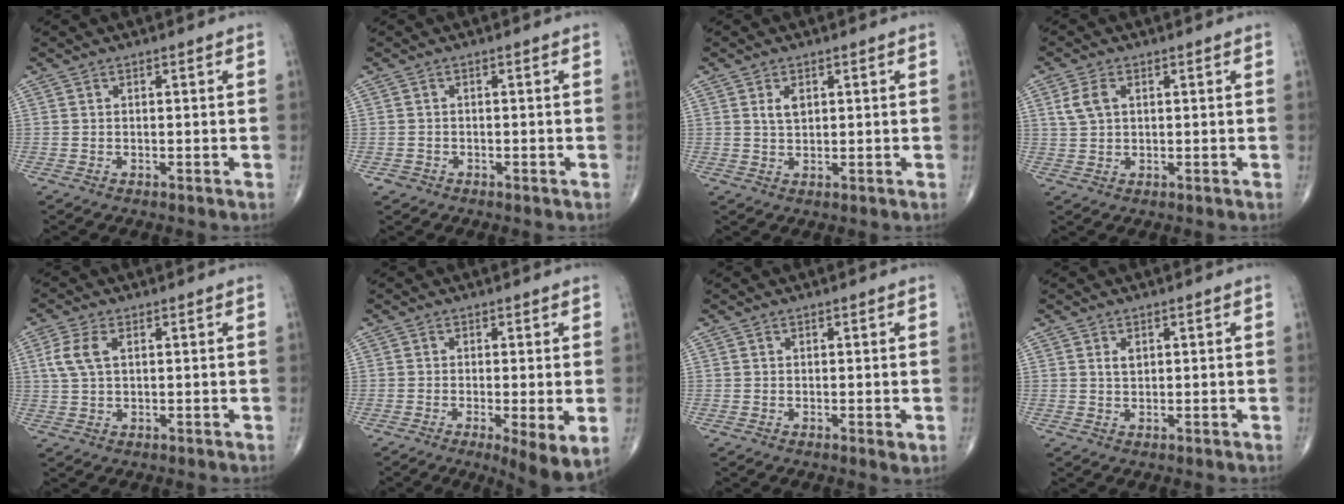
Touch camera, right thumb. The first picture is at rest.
{"total": 1.1, "force": [-0.6, 0.9, 0.1], "torque": [0.005, 0.006, -0.012]}
{"total": 2.7, "force": [0.9, 1.6, 1.9], "torque": [-0.030, -0.004, 0.019]}
{"total": 4.0, "force": [1.3, 2.5, 2.8], "torque": [-0.061, 0.006, 0.029]}
{"total": 5.1, "force": [1.4, 2.8, 4.0], "torque": [-0.101, 0.010, 0.028]}
{"total": 7.0, "force": [-1.8, 1.6, 6.6], "torque": [-0.109, -0.023, -0.030]}
{"total": 1.1, "force": [-0.1, 0.5, 1.0], "torque": [-0.015, -0.005, -0.002]}
{"total": 1.6, "force": [0.6, 1.0, 1.1], "torque": [-0.016, -0.002, 0.013]}